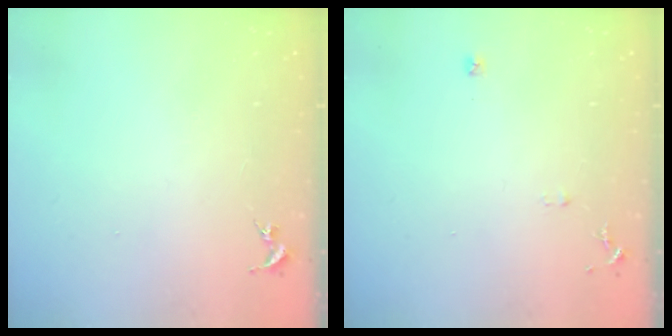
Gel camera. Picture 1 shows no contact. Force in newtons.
{"total": 5.6, "press": 5.5, "slide": 0.6}